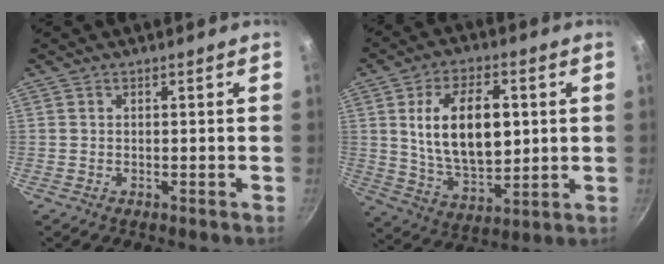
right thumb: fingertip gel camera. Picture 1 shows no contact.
{"total": 16.9, "force": [2.8, 9.5, 13.8], "torque": [-0.209, -0.012, 0.056]}